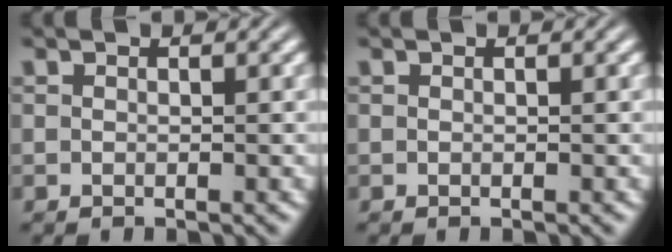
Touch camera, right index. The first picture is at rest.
{"total": 0.0}